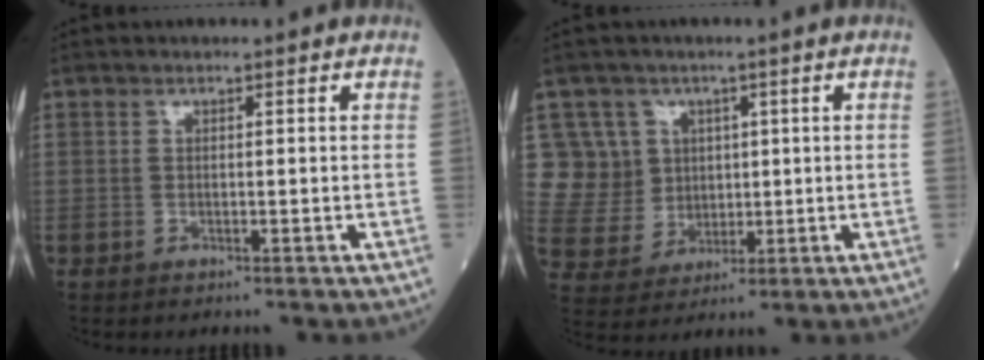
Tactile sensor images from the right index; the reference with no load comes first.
{"total": 7.9, "force": [2.6, 7.4, 0.2], "torque": [-0.008, 0.026, 0.062]}